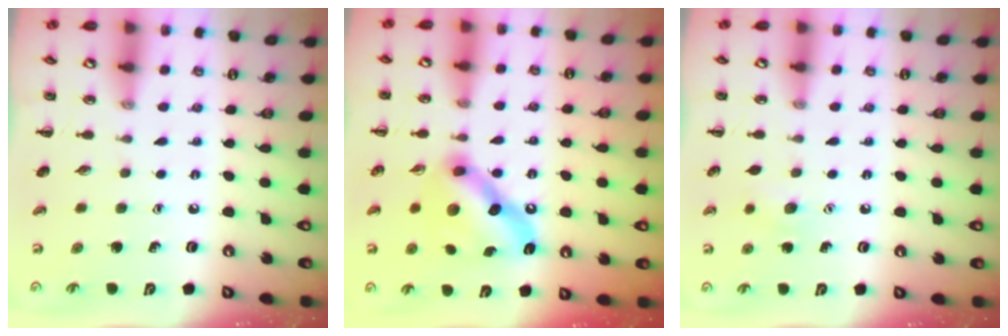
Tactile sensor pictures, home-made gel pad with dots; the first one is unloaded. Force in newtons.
{"total": 13.8, "press": 13.7, "slide": 1.3}
{"total": 6.8, "press": 6.6, "slide": 1.6}